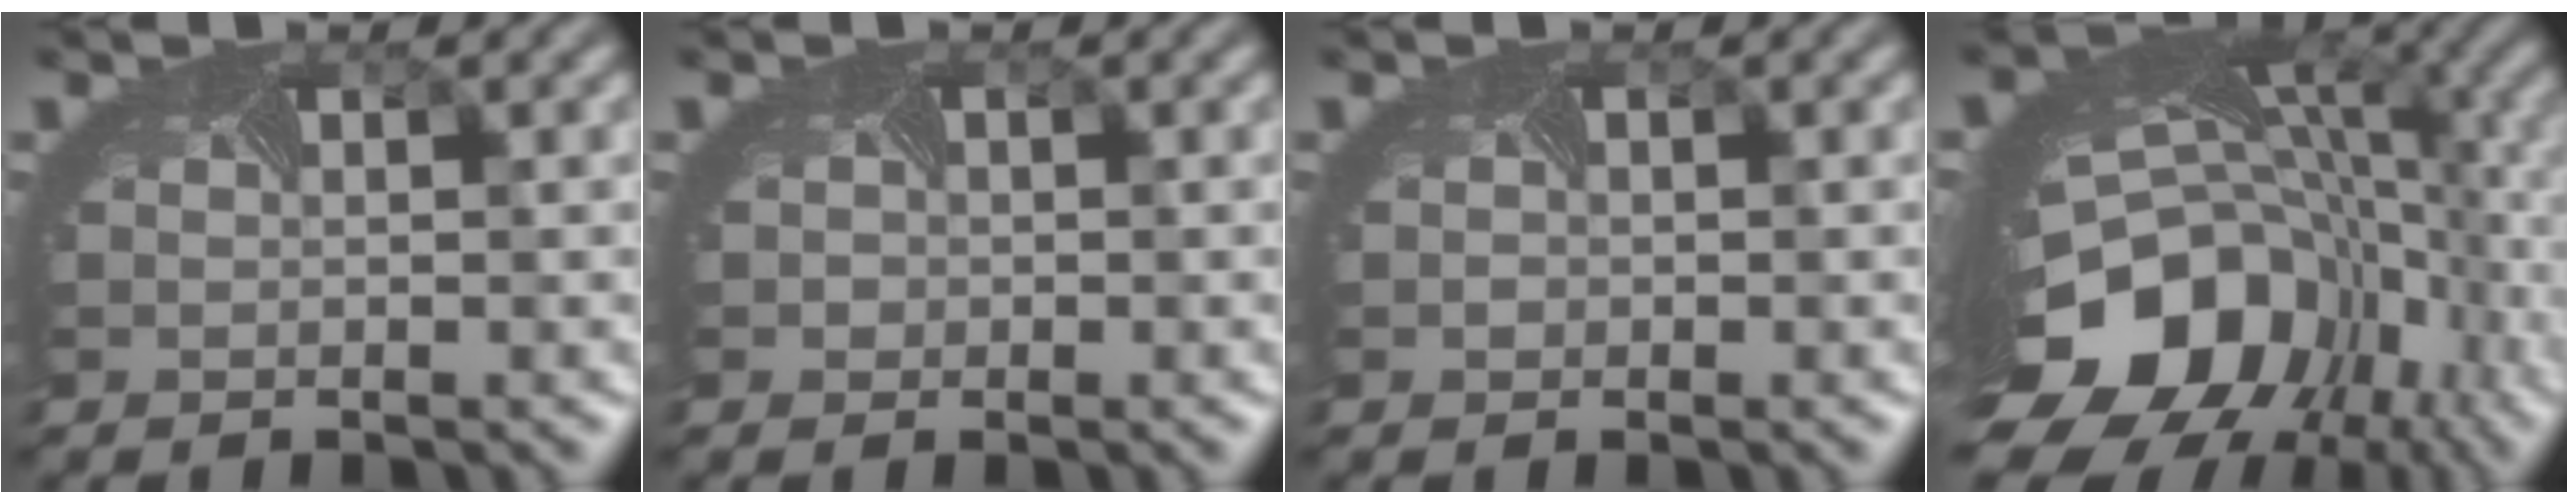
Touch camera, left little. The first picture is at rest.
{"total": 1.0, "force": [0.1, 1.0, 0.0], "torque": [0.002, -0.003, -0.006]}
{"total": 0.6, "force": [0.0, 0.5, -0.2], "torque": [0.002, -0.005, -0.004]}
{"total": 16.8, "force": [-6.4, 11.6, 10.4], "torque": [-0.222, -0.040, -0.095]}